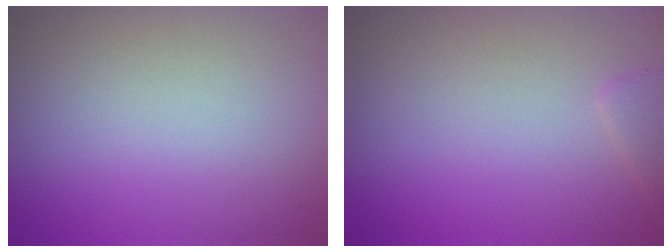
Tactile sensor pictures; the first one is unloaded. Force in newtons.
{"total": 0.9, "press": 0.9, "slide": 0.0}